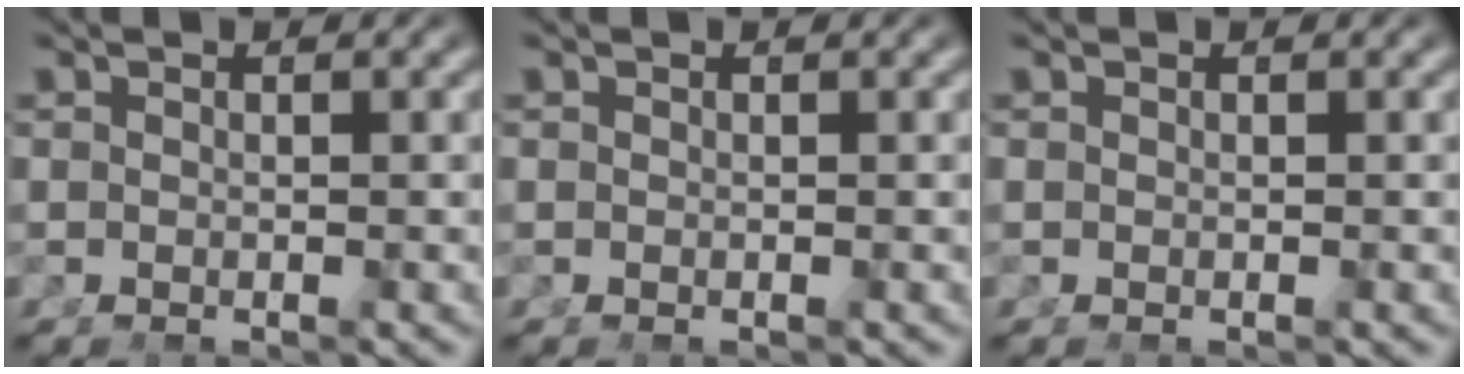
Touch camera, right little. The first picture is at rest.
{"total": 0.0}
{"total": 0.0}